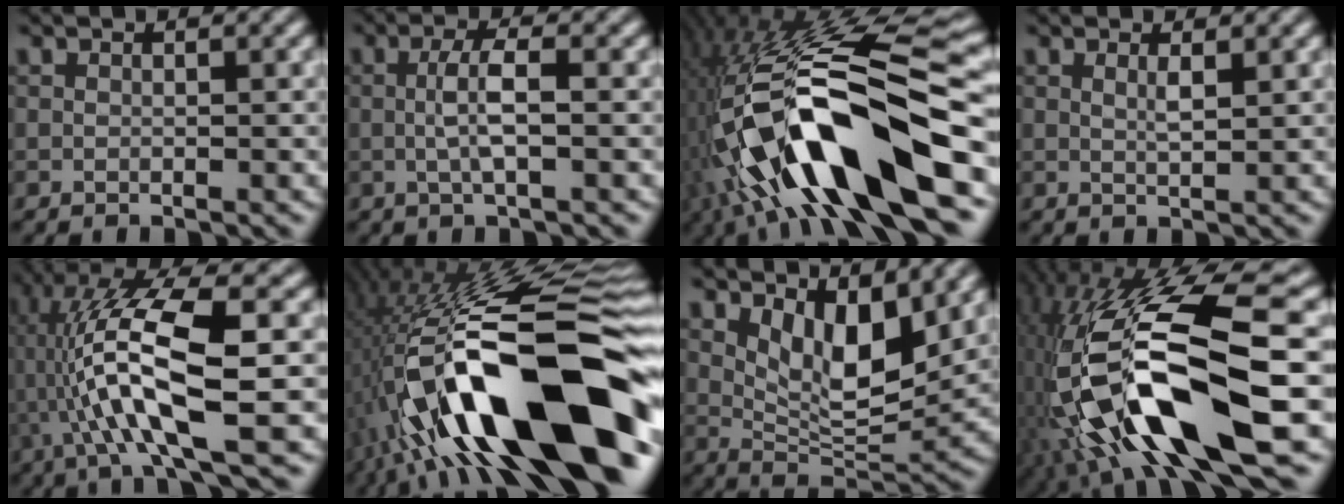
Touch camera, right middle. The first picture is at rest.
{"total": 2.7, "force": [-0.3, 0.4, 2.6], "torque": [-0.053, 0.010, -0.002]}
{"total": 14.7, "force": [-6.2, 5.1, 12.3], "torque": [-0.206, 0.015, -0.096]}
{"total": 0.9, "force": [0.6, 0.0, 0.7], "torque": [-0.015, 0.004, 0.014]}
{"total": 12.0, "force": [-1.3, 2.7, 11.7], "torque": [-0.225, 0.022, -0.013]}
{"total": 18.7, "force": [-6.1, 5.9, 16.7], "torque": [-0.267, 0.042, -0.098]}
{"total": 5.9, "force": [2.4, 2.6, 4.6], "torque": [-0.081, -0.012, 0.055]}
{"total": 15.1, "force": [-5.0, 5.2, 13.2], "torque": [-0.238, -0.010, -0.067]}